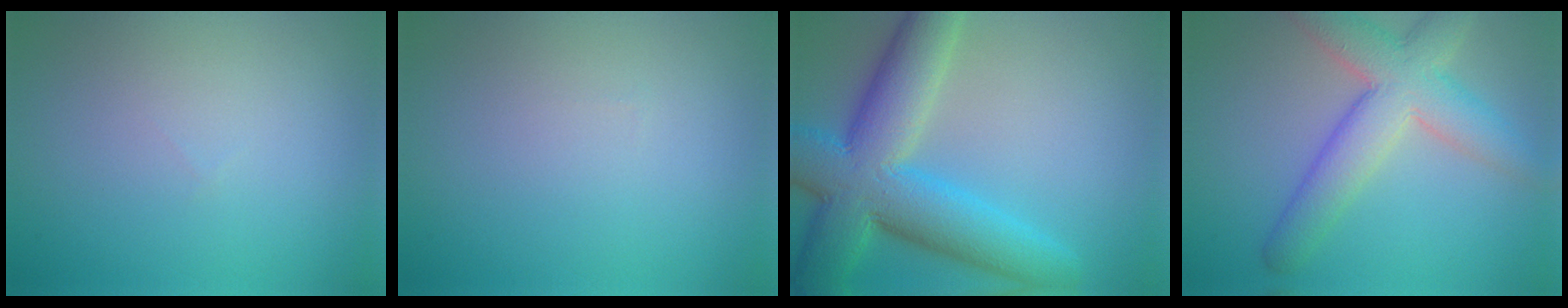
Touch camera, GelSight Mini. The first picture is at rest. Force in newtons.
{"total": 0.0}
{"total": 11.2, "press": 11.2, "slide": 0.4}
{"total": 7.1, "press": 7.1, "slide": 0.4}